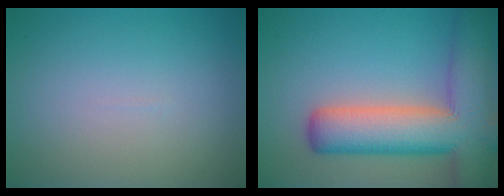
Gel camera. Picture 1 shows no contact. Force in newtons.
{"total": 11.2, "press": 11.2, "slide": 0.7}